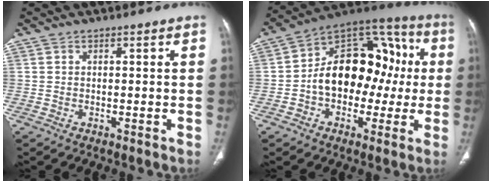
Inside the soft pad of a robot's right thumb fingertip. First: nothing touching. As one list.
[{"total": 19.7, "force": [-0.5, 13.4, 14.4], "torque": [-0.167, 0.061, -0.014]}]